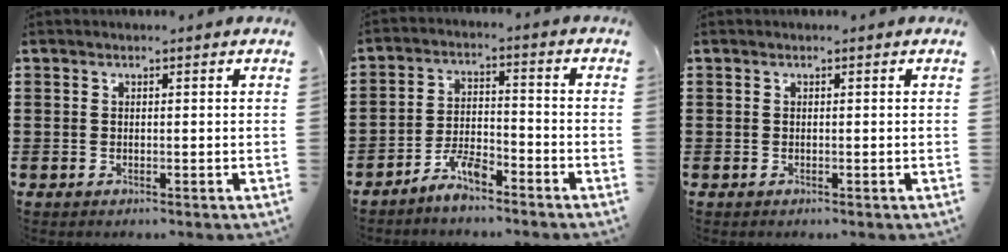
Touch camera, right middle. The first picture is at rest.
{"total": 5.2, "force": [-4.6, 1.1, 2.3], "torque": [-0.054, 0.008, -0.093]}
{"total": 0.0}